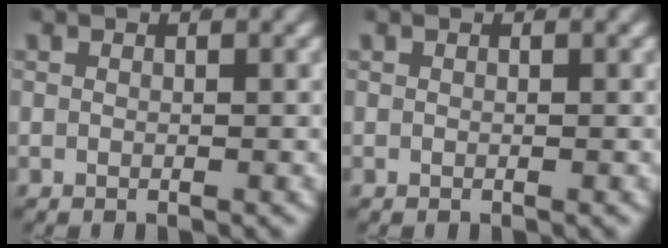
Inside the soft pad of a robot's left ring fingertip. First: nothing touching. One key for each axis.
{"total": 0.0}